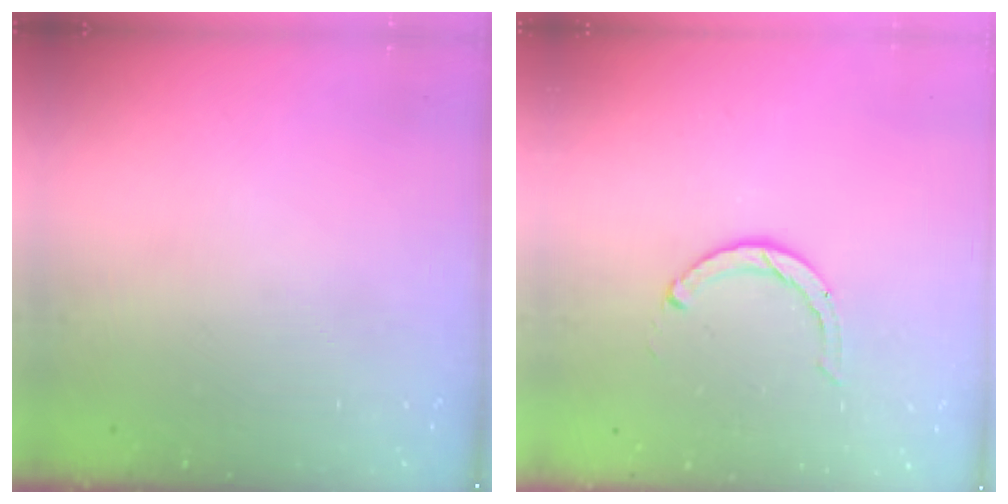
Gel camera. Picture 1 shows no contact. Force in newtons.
{"total": 2.3, "press": 2.3, "slide": 0.4}